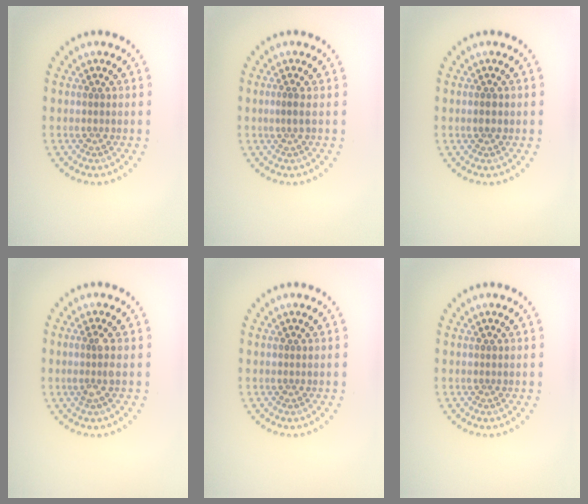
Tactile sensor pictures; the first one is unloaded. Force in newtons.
{"total": 0.7, "press": 0.3, "slide": 0.6}
{"total": 1.1, "press": 1.0, "slide": 0.2}
{"total": 1.6, "press": 1.3, "slide": 0.9}
{"total": 0.0}
{"total": 0.0}